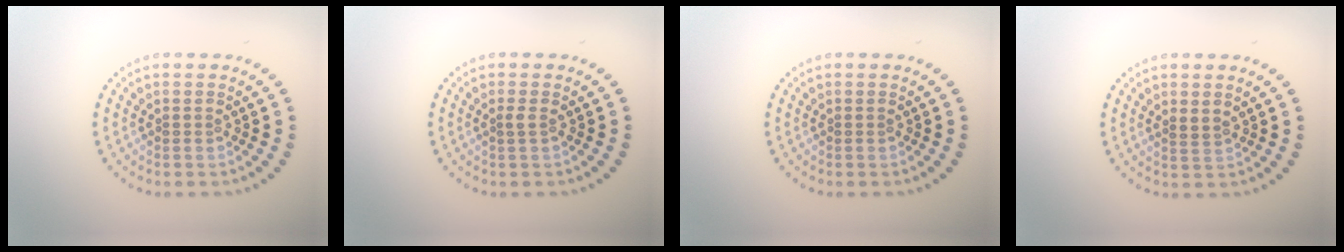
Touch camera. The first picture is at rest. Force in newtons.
{"total": 0.5, "press": 0.4, "slide": 0.3}
{"total": 0.0}
{"total": 0.9, "press": 0.9, "slide": 0.3}